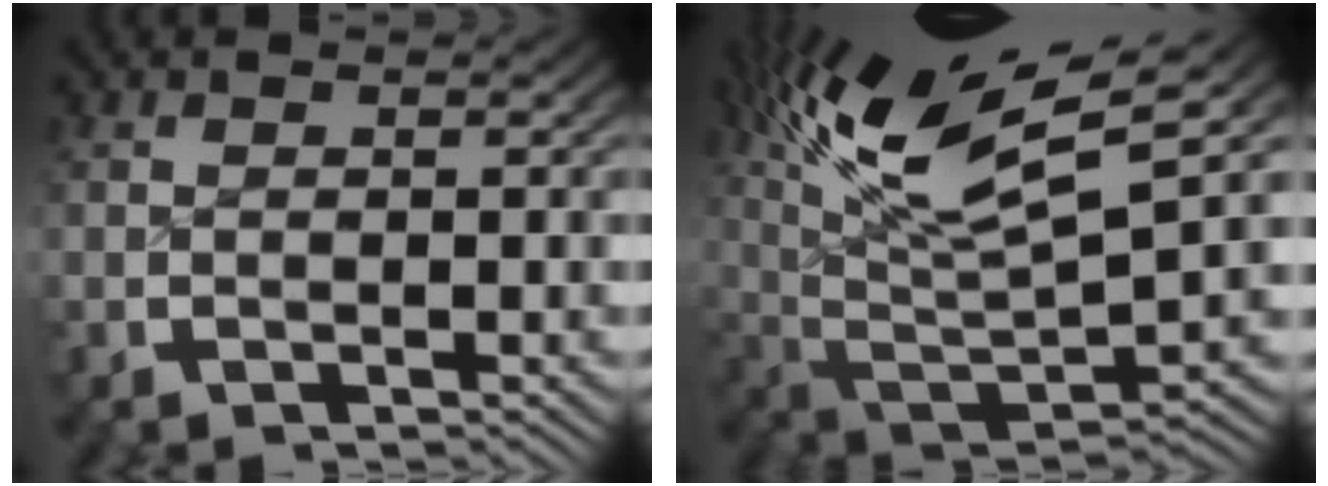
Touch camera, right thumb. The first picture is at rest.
{"total": 15.7, "force": [4.8, 8.3, 12.5], "torque": [-0.249, -0.019, 0.089]}